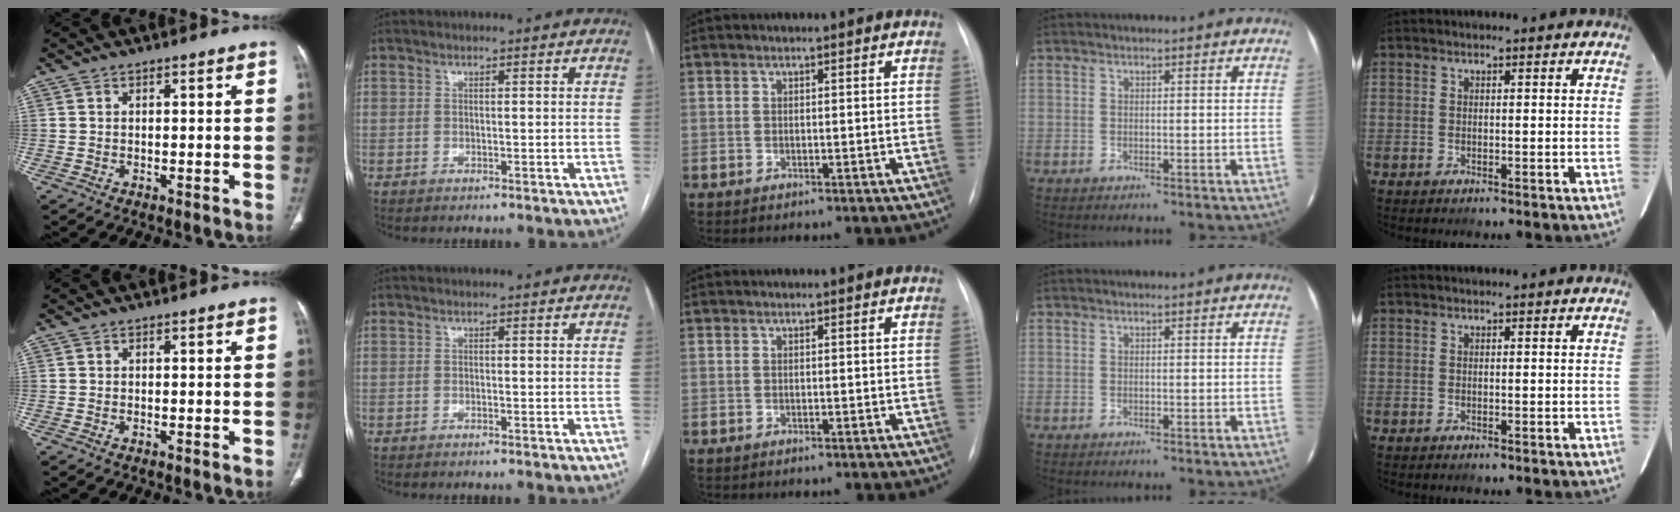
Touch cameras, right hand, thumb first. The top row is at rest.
{}